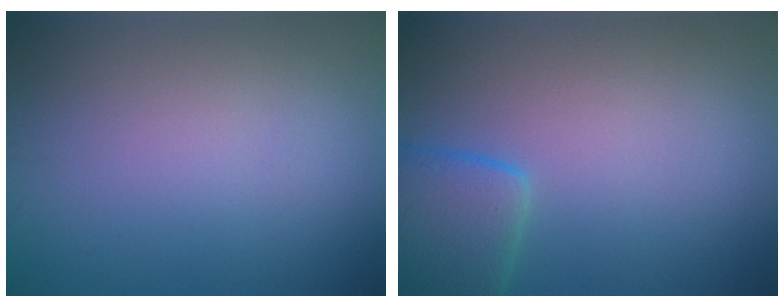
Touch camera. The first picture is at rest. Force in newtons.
{"total": 4.1, "press": 4.1, "slide": 0.3}